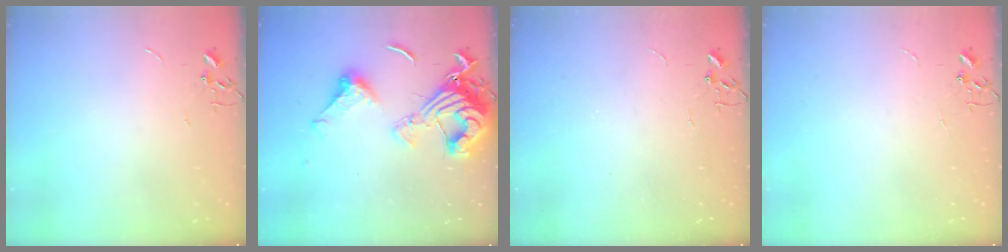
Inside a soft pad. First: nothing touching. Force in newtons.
{"total": 17.8, "press": 17.7, "slide": 1.9}
{"total": 0.0}
{"total": 0.0}